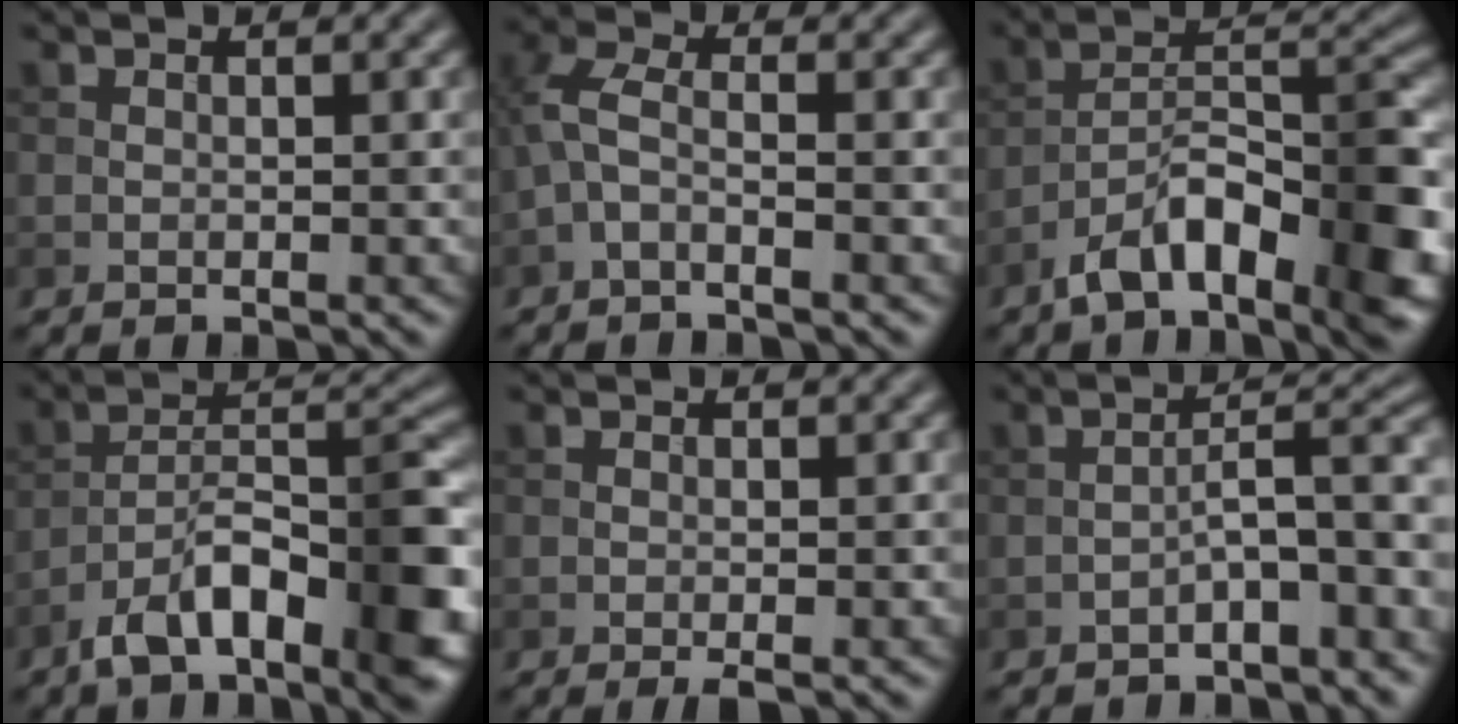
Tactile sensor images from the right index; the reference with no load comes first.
{"total": 3.1, "force": [-0.8, 1.4, 2.6], "torque": [-0.066, 0.007, -0.028]}
{"total": 10.1, "force": [-5.8, 3.8, 7.4], "torque": [-0.113, 0.016, -0.100]}
{"total": 11.0, "force": [-6.2, 4.3, 8.0], "torque": [-0.122, 0.009, -0.111]}
{"total": 1.0, "force": [-0.4, 0.1, 0.9], "torque": [-0.016, -0.006, -0.007]}
{"total": 4.7, "force": [-1.9, 1.2, 4.1], "torque": [-0.060, 0.021, -0.033]}